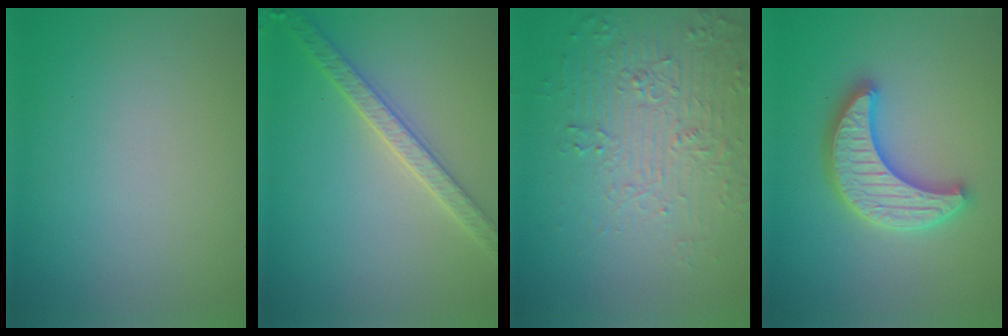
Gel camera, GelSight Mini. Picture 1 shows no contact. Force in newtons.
{"total": 3.8, "press": 3.7, "slide": 0.8}
{"total": 4.5, "press": 4.3, "slide": 1.3}
{"total": 5.4, "press": 5.3, "slide": 0.9}